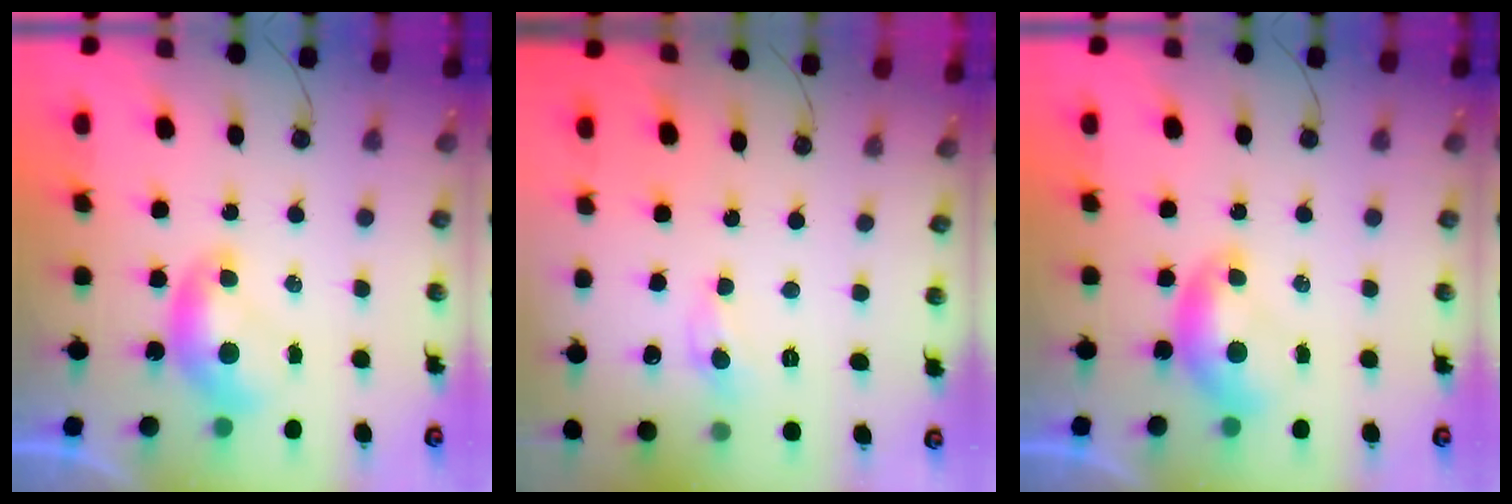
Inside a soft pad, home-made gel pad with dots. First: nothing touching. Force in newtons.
{"total": 0.0}
{"total": 0.0}